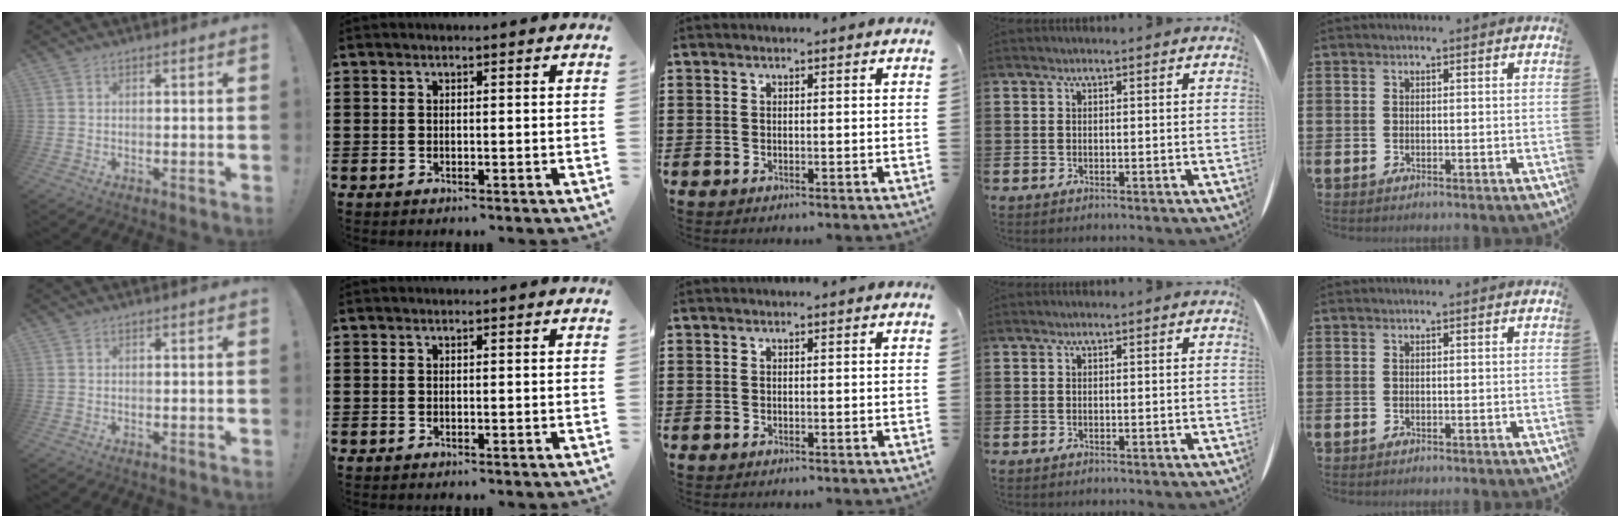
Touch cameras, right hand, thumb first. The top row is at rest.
{}